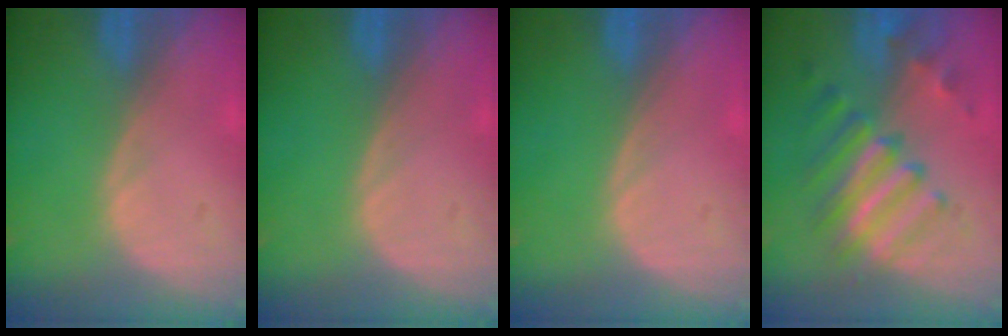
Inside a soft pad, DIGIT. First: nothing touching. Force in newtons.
{"total": 0.0}
{"total": 0.0}
{"total": 9.4, "press": 8.5, "slide": 4.1}